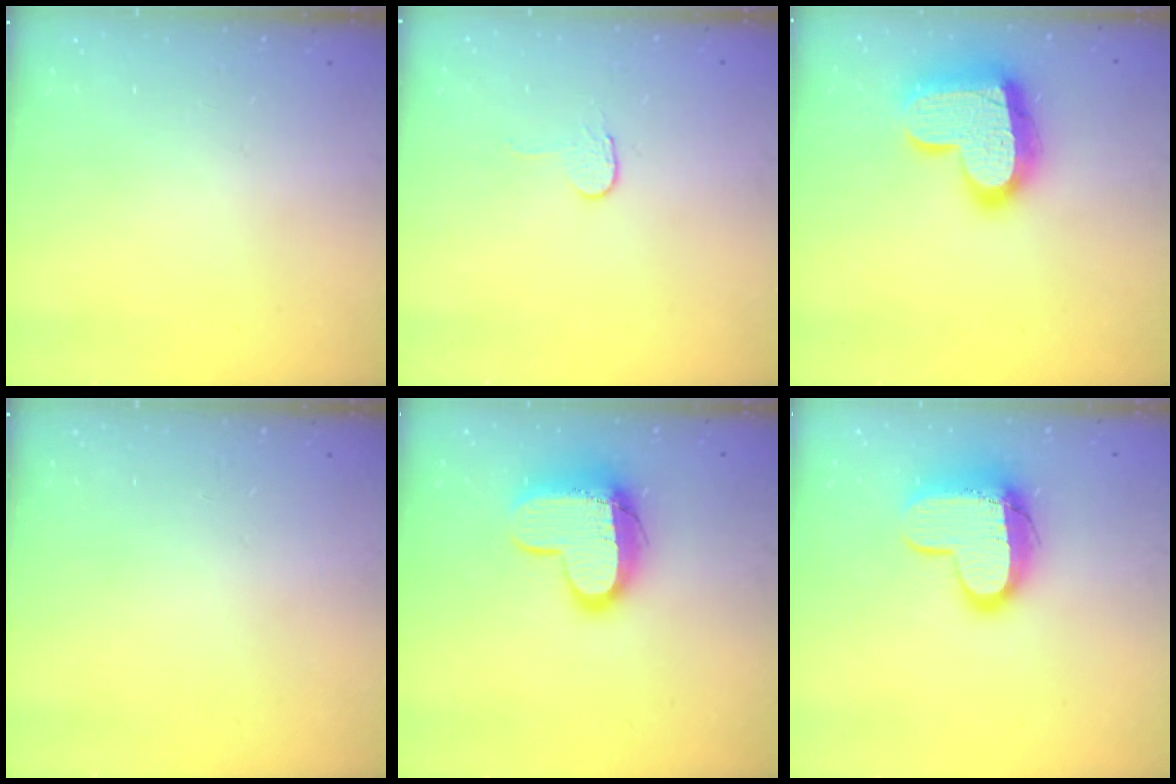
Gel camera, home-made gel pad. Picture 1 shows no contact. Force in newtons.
{"total": 2.7, "press": 2.7, "slide": 0.2}
{"total": 20.9, "press": 20.8, "slide": 1.8}
{"total": 0.0}
{"total": 12.7, "press": 12.7, "slide": 0.9}
{"total": 12.7, "press": 12.7, "slide": 0.9}